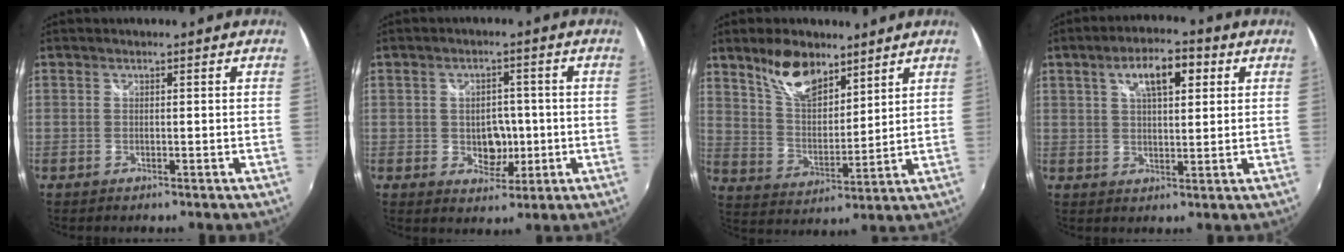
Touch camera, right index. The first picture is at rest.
{"total": 5.8, "force": [-0.8, 4.4, 3.8], "torque": [-0.062, -0.002, -0.003]}
{"total": 11.4, "force": [8.0, 5.3, 6.1], "torque": [-0.106, 0.008, 0.153]}
{"total": 8.6, "force": [3.5, 3.6, 7.1], "torque": [-0.116, 0.022, 0.057]}